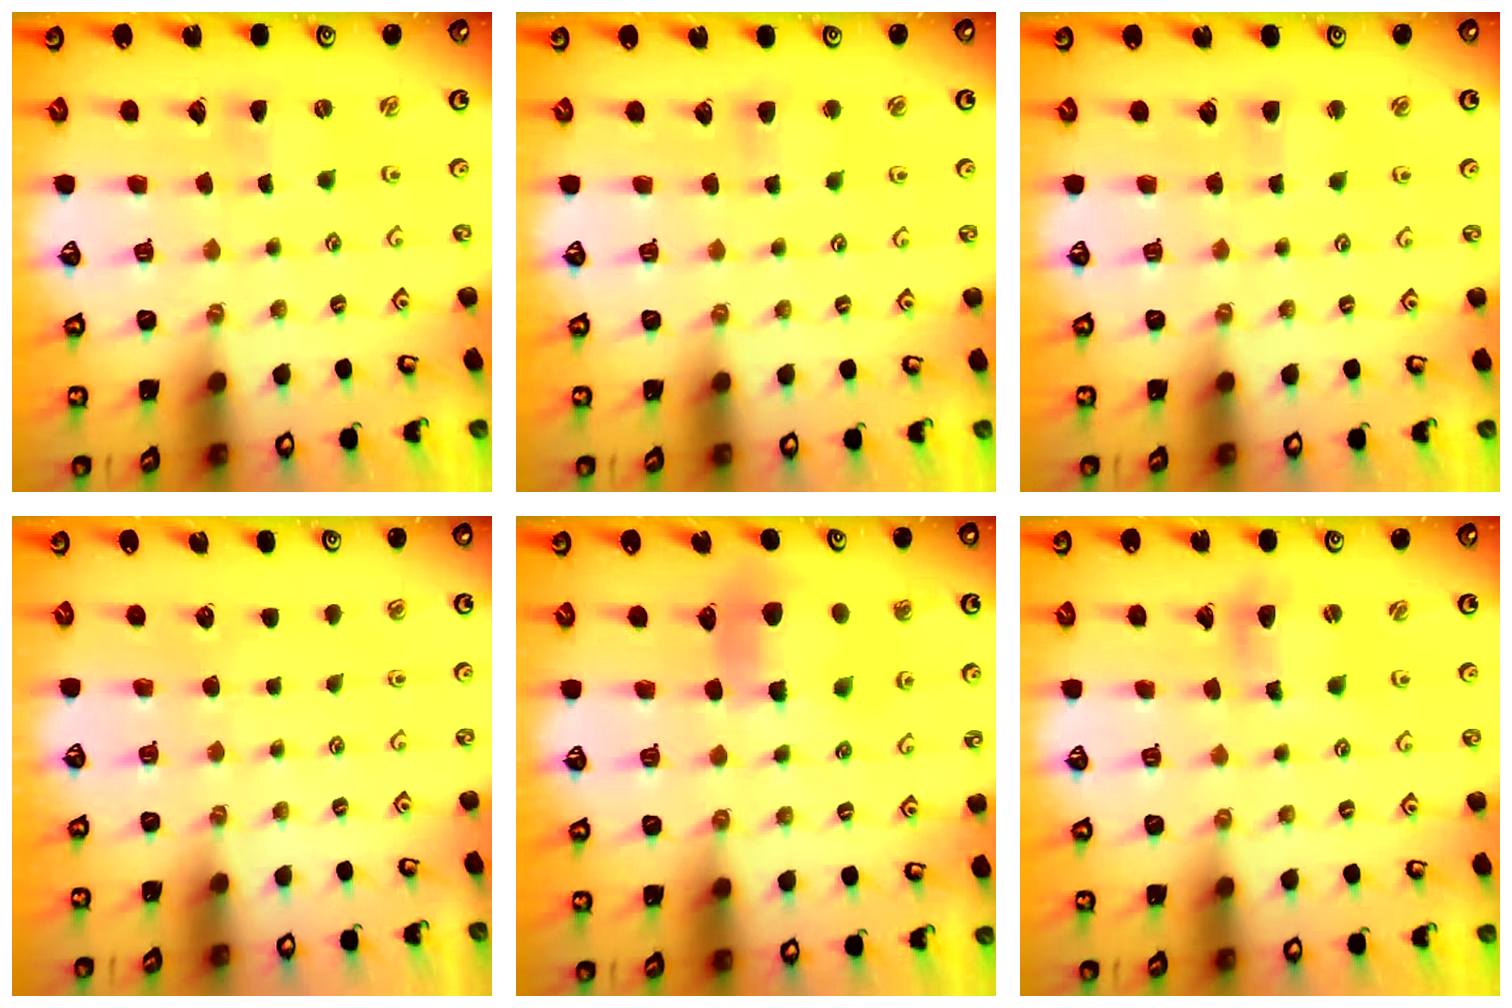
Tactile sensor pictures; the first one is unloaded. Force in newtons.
{"total": 2.4, "press": 2.4, "slide": 0.5}
{"total": 2.8, "press": 2.8, "slide": 0.4}
{"total": 0.0}
{"total": 8.9, "press": 8.8, "slide": 1.2}
{"total": 5.1, "press": 5.0, "slide": 0.5}